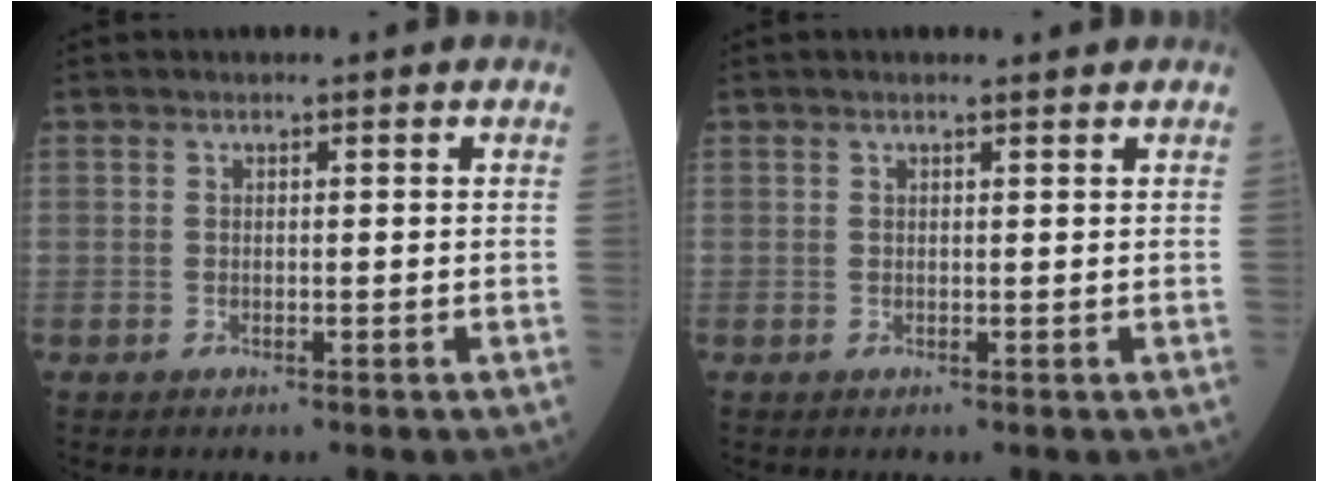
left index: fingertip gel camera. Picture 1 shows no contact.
{"total": 1.4, "force": [1.3, 0.3, 0.6], "torque": [-0.015, 0.010, 0.022]}